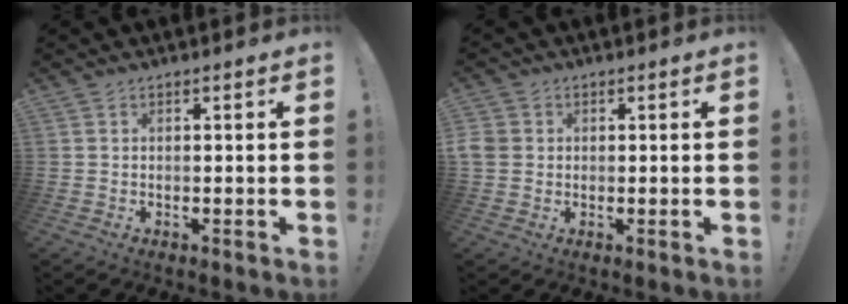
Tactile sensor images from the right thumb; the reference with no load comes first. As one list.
[{"total": 3.6, "force": [0.5, 3.3, 1.4], "torque": [-0.030, 0.003, 0.011]}]